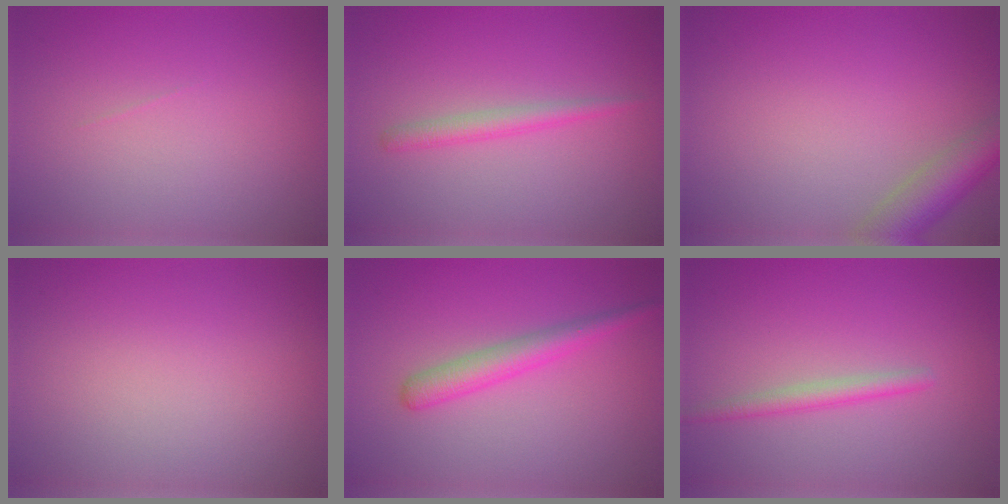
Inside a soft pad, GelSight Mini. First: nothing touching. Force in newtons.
{"total": 1.7, "press": 1.7, "slide": 0.0}
{"total": 4.5, "press": 4.5, "slide": 0.2}
{"total": 0.0}
{"total": 2.8, "press": 2.8, "slide": 0.0}
{"total": 1.8, "press": 1.8, "slide": 0.1}